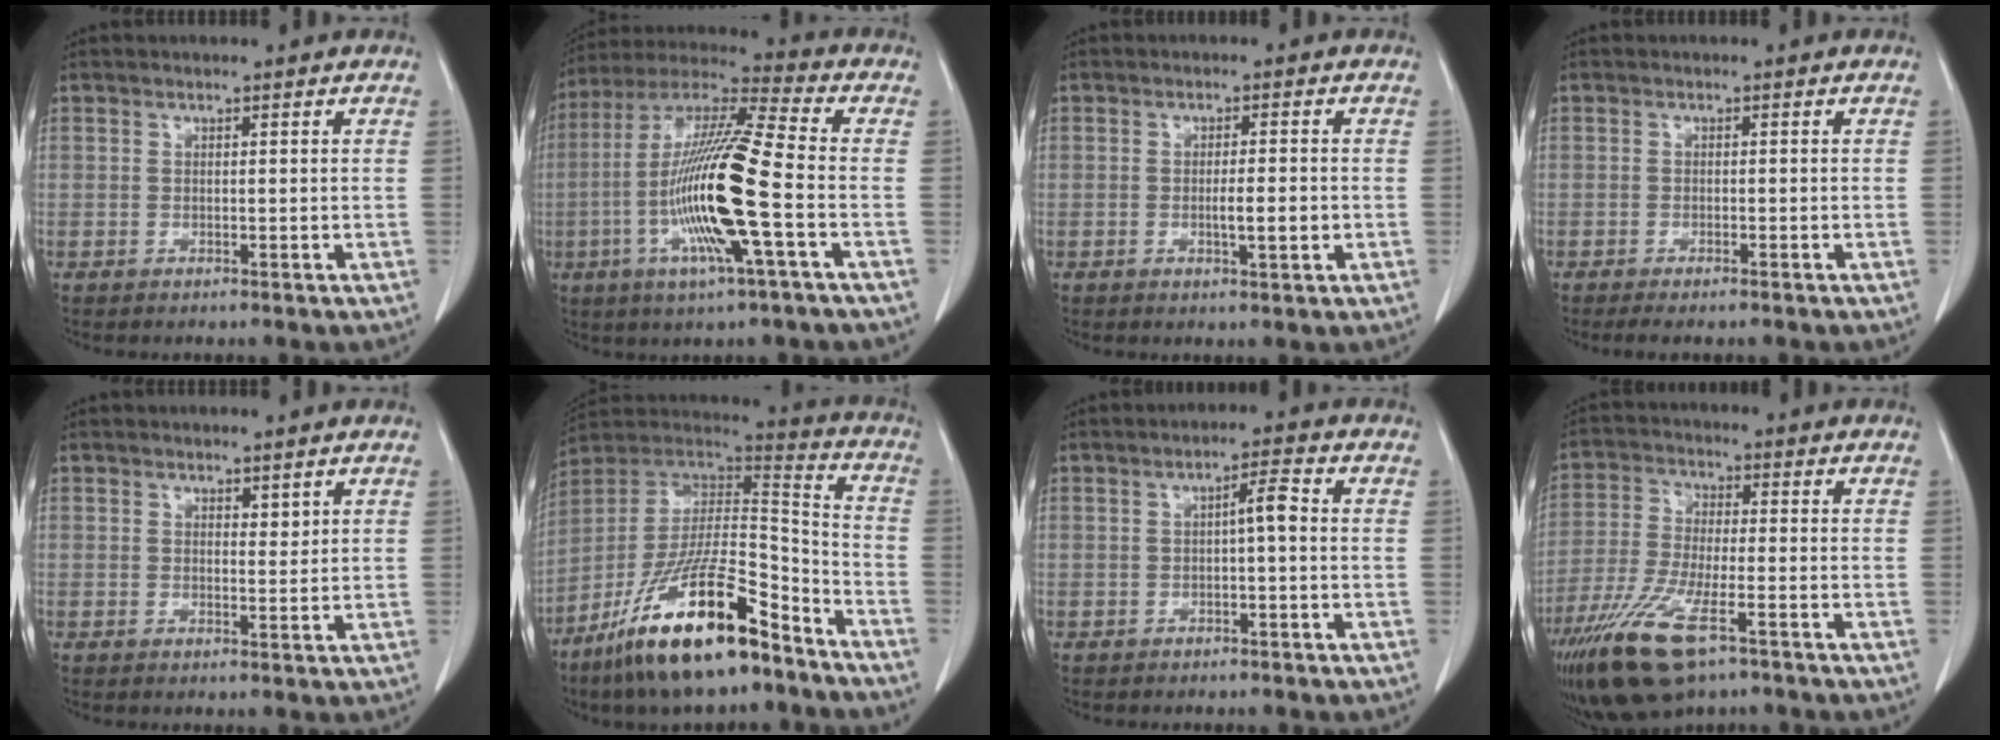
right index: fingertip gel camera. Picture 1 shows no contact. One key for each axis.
{"total": 17.9, "fx": -4.2, "fy": 0.6, "fz": 17.4, "tx": -0.350, "ty": -0.009, "tz": -0.087}
{"total": 3.5, "fx": -0.7, "fy": 0.5, "fz": 3.4, "tx": -0.058, "ty": -0.002, "tz": -0.007}
{"total": 3.1, "fx": -2.5, "fy": 0.4, "fz": 1.8, "tx": -0.022, "ty": -0.006, "tz": -0.032}
{"total": 1.3, "fx": 0.9, "fy": 0.5, "fz": 0.7, "tx": -0.007, "ty": -0.008, "tz": 0.013}
{"total": 22.2, "fx": -15.0, "fy": 4.8, "fz": 15.7, "tx": -0.278, "ty": -0.007, "tz": -0.265}
{"total": 3.0, "fx": -0.1, "fy": 0.4, "fz": 3.0, "tx": -0.046, "ty": 0.006, "tz": -0.003}
{"total": 13.4, "fx": -8.0, "fy": 3.3, "fz": 10.2, "tx": -0.208, "ty": -0.029, "tz": -0.143}